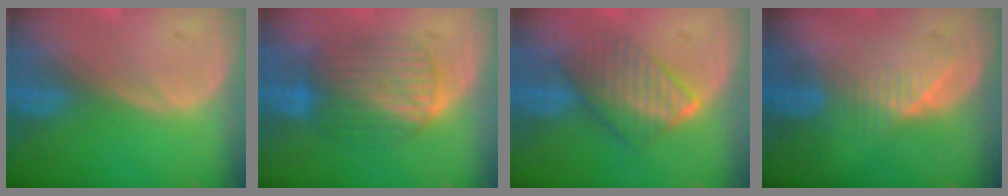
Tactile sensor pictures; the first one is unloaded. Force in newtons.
{"total": 7.1, "press": 7.1, "slide": 0.2}
{"total": 6.4, "press": 6.4, "slide": 0.8}
{"total": 4.5, "press": 4.4, "slide": 1.0}